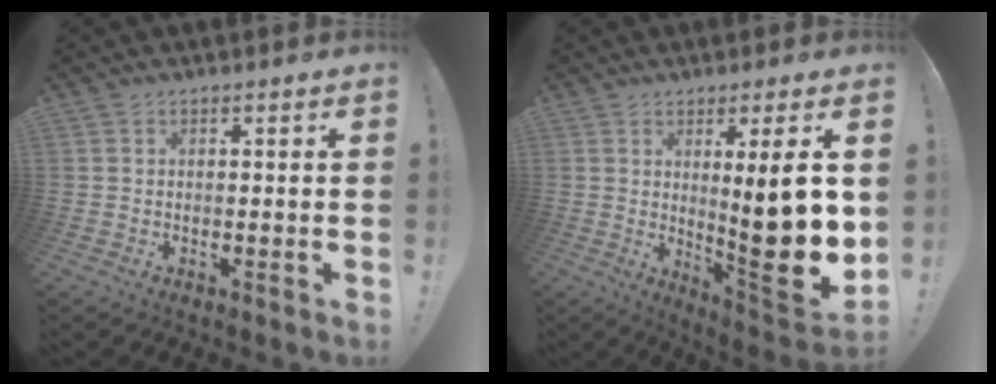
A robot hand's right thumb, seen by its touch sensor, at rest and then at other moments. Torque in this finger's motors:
{"motor_torque": [0.37, 0.76, 1.04, 0.64, 0.10]}